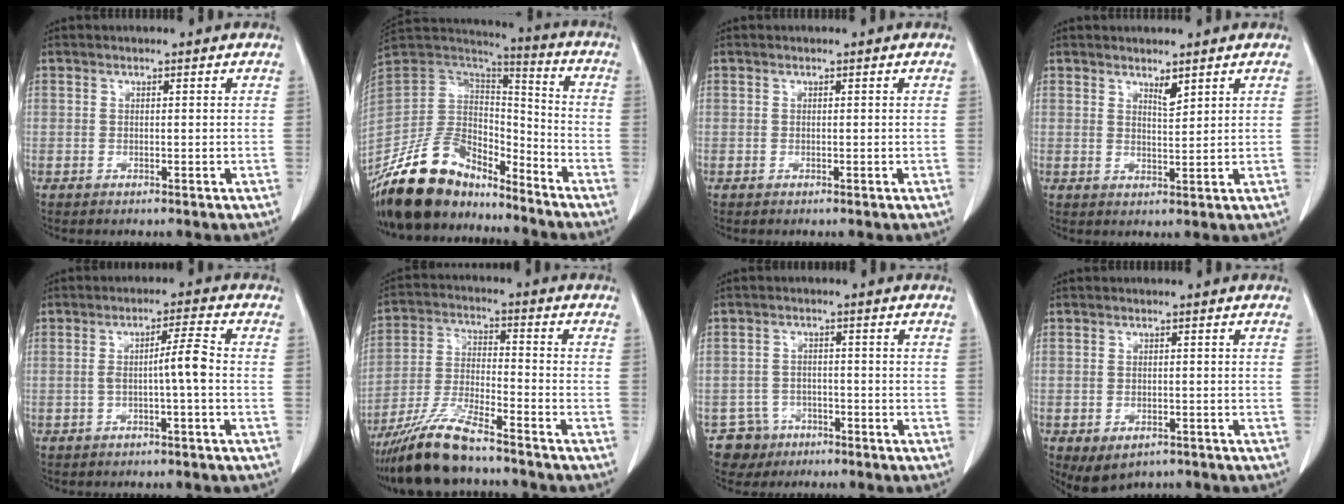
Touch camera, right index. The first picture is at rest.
{"total": 18.4, "force": [-15.2, 7.3, 7.3], "torque": [-0.137, 0.034, -0.277]}
{"total": 0.0}
{"total": 2.2, "force": [1.7, 0.3, 1.3], "torque": [-0.028, -0.007, 0.035]}
{"total": 4.2, "force": [-0.7, -0.3, 4.1], "torque": [-0.070, 0.010, -0.010]}
{"total": 11.2, "force": [-9.3, 1.2, 6.2], "torque": [-0.126, -0.020, -0.174]}
{"total": 4.8, "force": [-2.9, 3.8, -0.4], "torque": [0.011, 0.011, -0.047]}
{"total": 4.8, "force": [-3.0, 2.9, 2.4], "torque": [-0.040, -0.004, -0.033]}